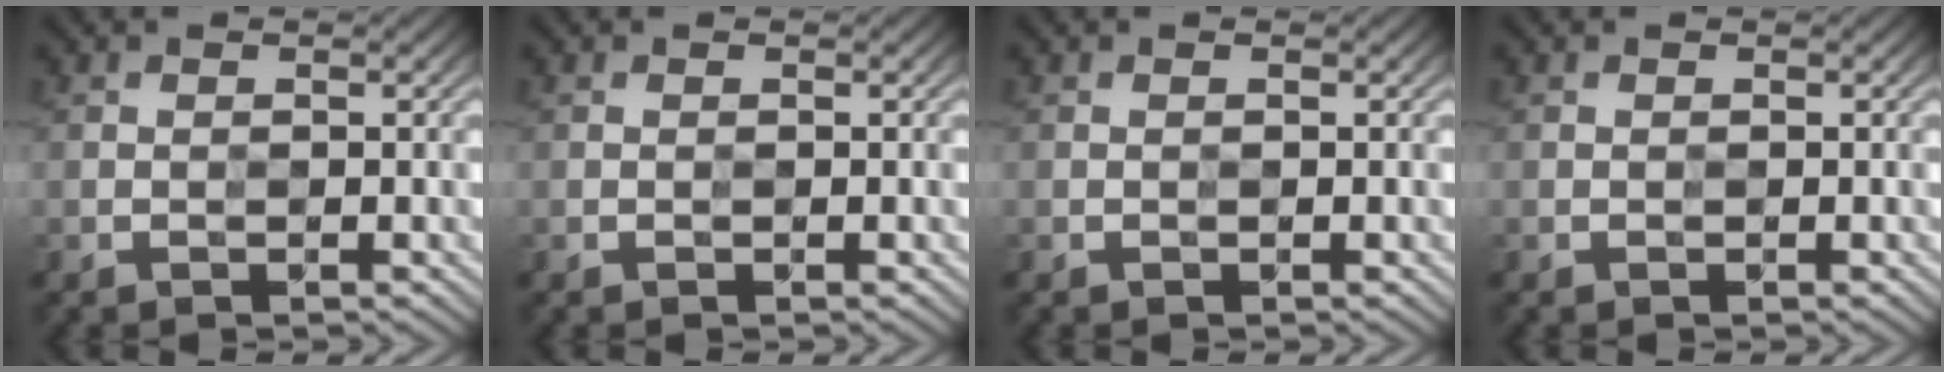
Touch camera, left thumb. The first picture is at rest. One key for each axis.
{"total": 0.0}
{"total": 0.0}
{"total": 0.0}